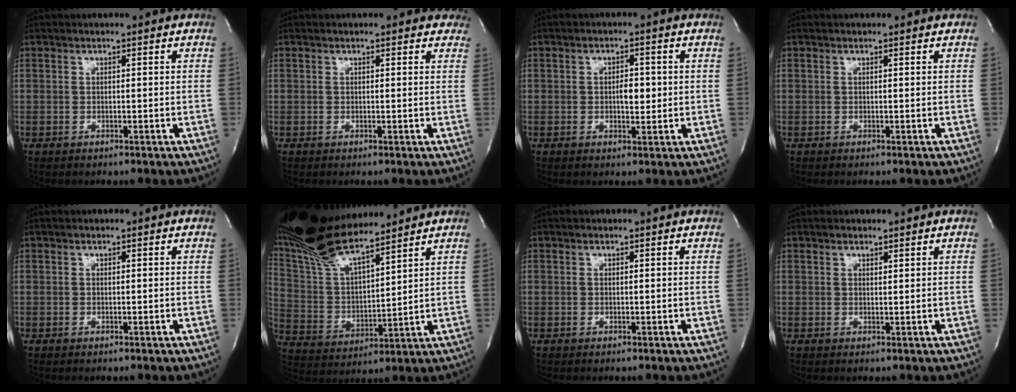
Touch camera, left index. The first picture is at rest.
{"total": 3.6, "force": [3.1, 1.5, 0.8], "torque": [0.003, -0.001, 0.015]}
{"total": 3.1, "force": [-0.3, 1.4, 2.7], "torque": [-0.043, -0.003, -0.003]}
{"total": 0.0}
{"total": 0.0}
{"total": 17.3, "force": [15.2, 2.5, 7.9], "torque": [-0.168, 0.004, 0.301]}
{"total": 0.0}
{"total": 0.9, "force": [0.7, 0.4, 0.3], "torque": [-0.009, -0.005, 0.012]}